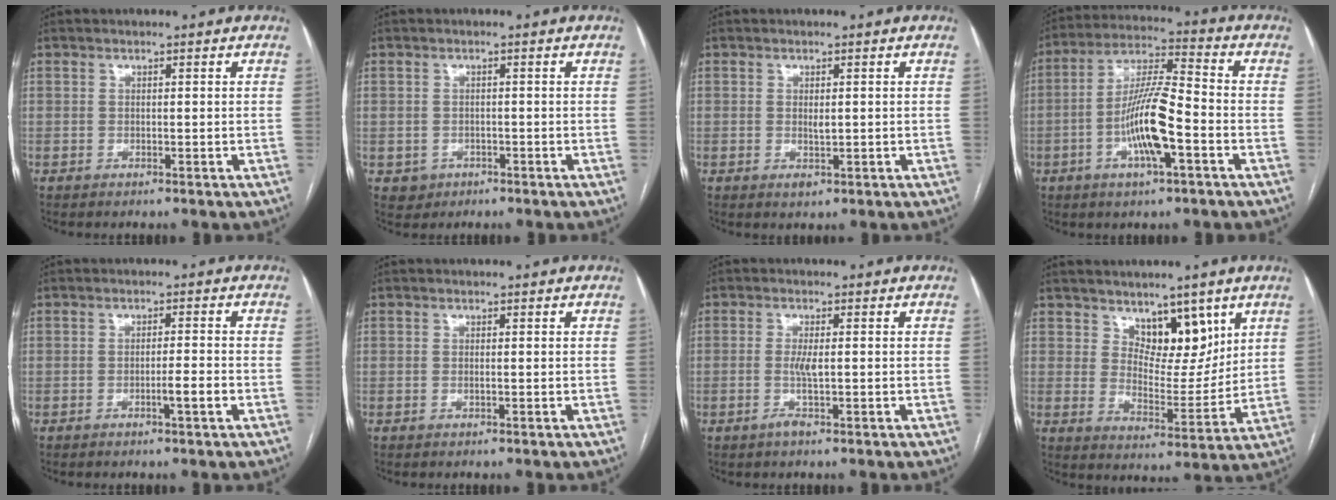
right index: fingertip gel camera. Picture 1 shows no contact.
{"total": 2.5, "force": [-1.0, 2.3, 0.3], "torque": [0.002, 0.007, -0.011]}
{"total": 1.7, "force": [-0.1, 0.8, 1.5], "torque": [-0.026, -0.004, 0.003]}
{"total": 11.8, "force": [-3.7, 1.8, 11.1], "torque": [-0.215, 0.004, -0.068]}
{"total": 2.7, "force": [-1.1, -0.1, 2.5], "torque": [-0.038, -0.002, -0.020]}
{"total": 0.0}
{"total": 2.5, "force": [-0.5, 0.3, 2.4], "torque": [-0.054, -0.003, -0.011]}
{"total": 8.2, "force": [5.2, 4.0, 4.8], "torque": [-0.067, -0.010, 0.092]}